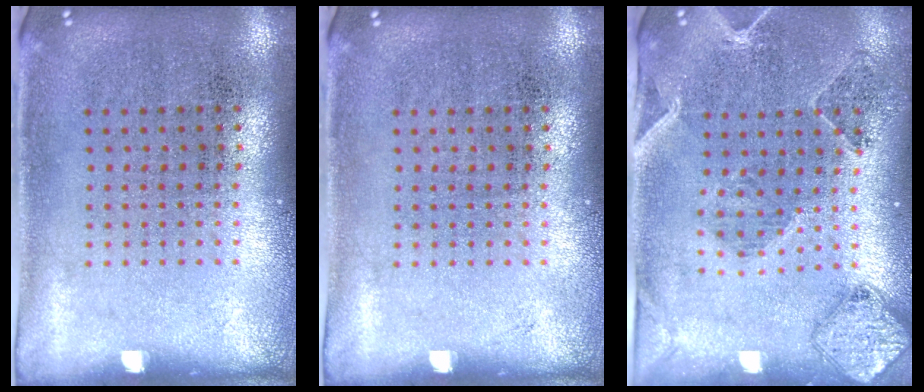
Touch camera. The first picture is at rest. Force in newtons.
{"total": 0.0}
{"total": 0.6, "press": 0.5, "slide": 0.3}